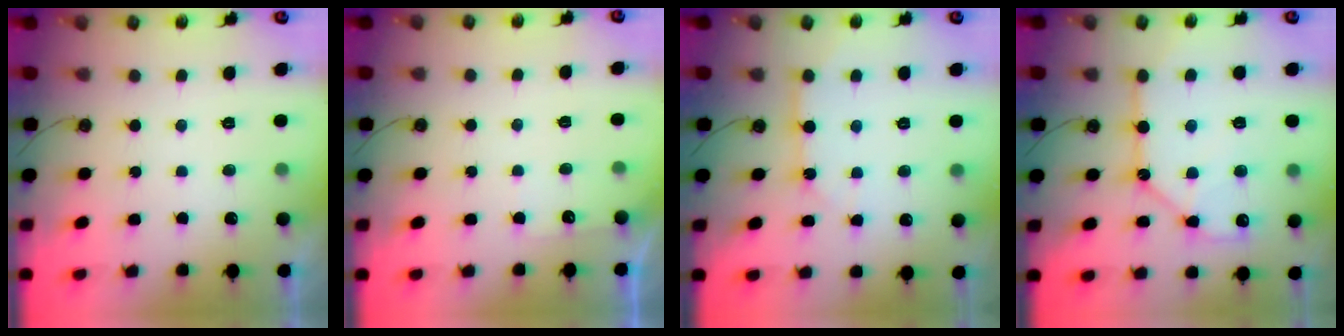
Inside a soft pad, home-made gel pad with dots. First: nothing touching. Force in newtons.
{"total": 4.0, "press": 4.0, "slide": 0.6}
{"total": 8.1, "press": 8.1, "slide": 0.7}
{"total": 11.8, "press": 11.7, "slide": 1.1}